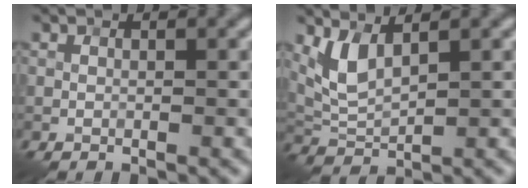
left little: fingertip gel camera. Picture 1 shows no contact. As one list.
[{"total": 3.2, "force": [1.8, 0.9, 2.5], "torque": [-0.068, -0.008, 0.047]}]